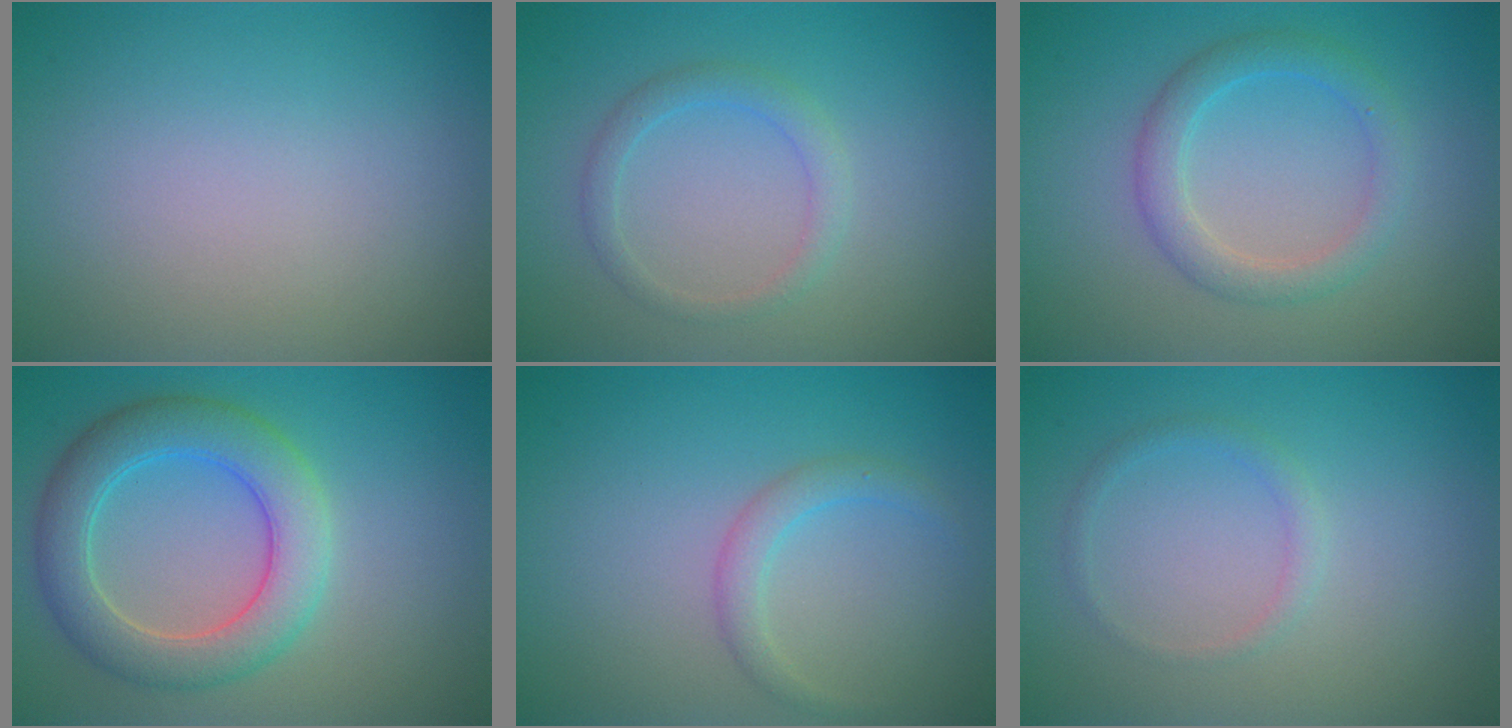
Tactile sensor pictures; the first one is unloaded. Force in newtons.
{"total": 1.8, "press": 1.8, "slide": 0.1}
{"total": 3.0, "press": 3.0, "slide": 0.1}
{"total": 5.8, "press": 5.8, "slide": 0.3}
{"total": 1.7, "press": 1.7, "slide": 0.0}
{"total": 1.2, "press": 1.2, "slide": 0.0}